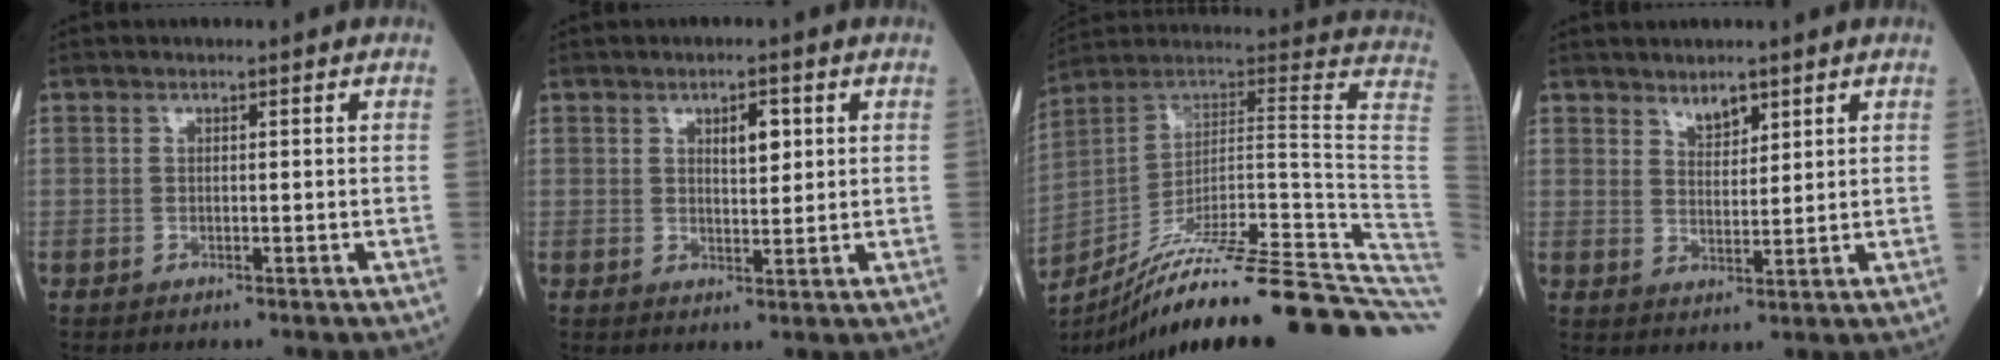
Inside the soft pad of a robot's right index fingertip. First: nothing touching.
{"total": 3.1, "force": [1.2, 1.2, 2.6], "torque": [-0.042, 0.001, 0.021]}
{"total": 34.8, "force": [-24.8, 0.5, 24.5], "torque": [-0.202, -0.004, -0.355]}
{"total": 3.0, "force": [2.4, 1.1, 1.4], "torque": [-0.027, -0.004, 0.047]}